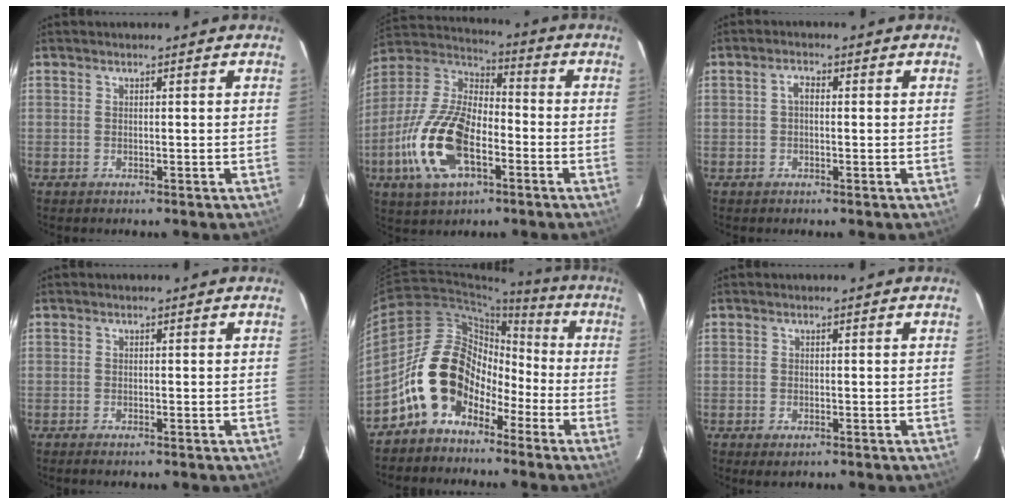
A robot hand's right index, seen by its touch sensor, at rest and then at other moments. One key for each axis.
{"total": 18.9, "fx": -6.8, "fy": 9.3, "fz": 15.0, "tx": -0.325, "ty": -0.008, "tz": -0.130}
{"total": 1.6, "fx": -0.1, "fy": 0.9, "fz": 1.3, "tx": -0.027, "ty": 0.009, "tz": -0.003}
{"total": 1.1, "fx": -0.9, "fy": 0.1, "fz": 0.6, "tx": -0.013, "ty": -0.003, "tz": -0.018}
{"total": 12.4, "fx": -6.2, "fy": 9.1, "fz": 5.7, "tx": -0.101, "ty": 0.025, "tz": -0.109}
{"total": 1.8, "fx": -1.1, "fy": 0.9, "fz": 1.1, "tx": -0.020, "ty": -0.007, "tz": -0.018}